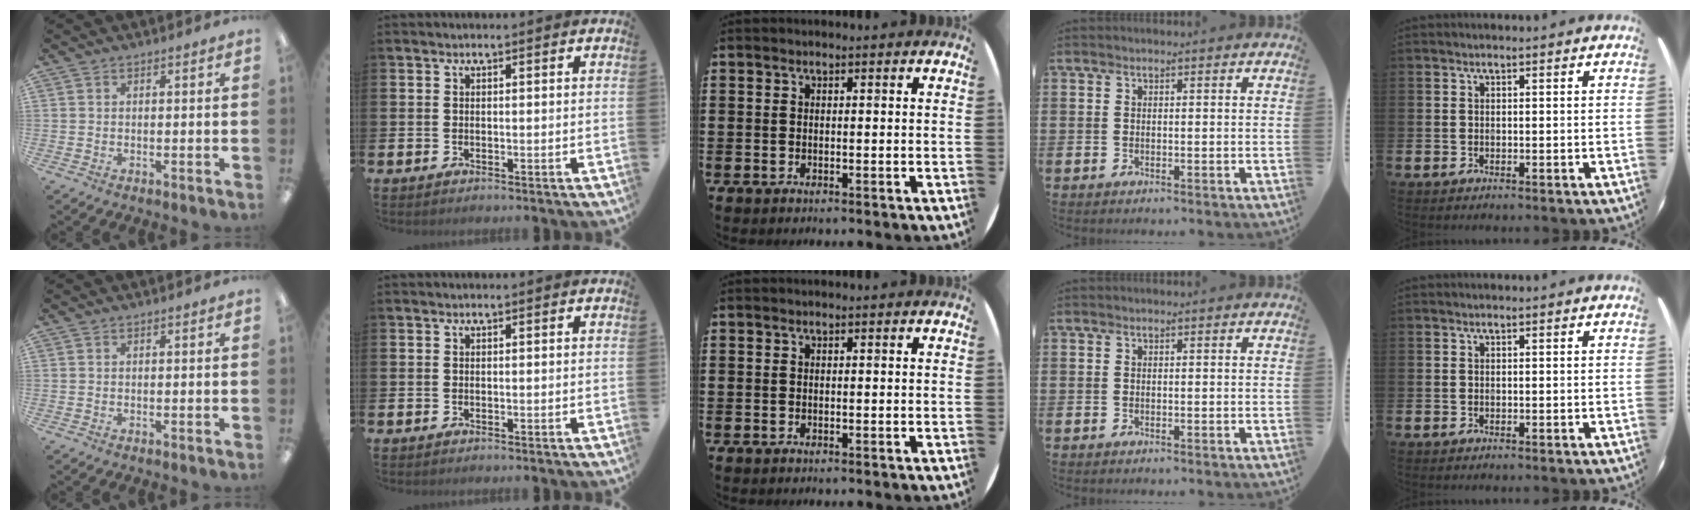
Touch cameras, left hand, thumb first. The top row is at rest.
{}